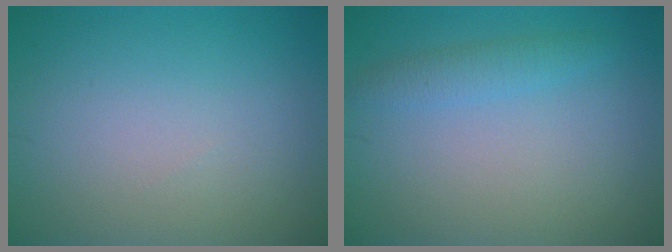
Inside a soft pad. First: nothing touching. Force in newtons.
{"total": 1.7, "press": 1.7, "slide": 0.0}